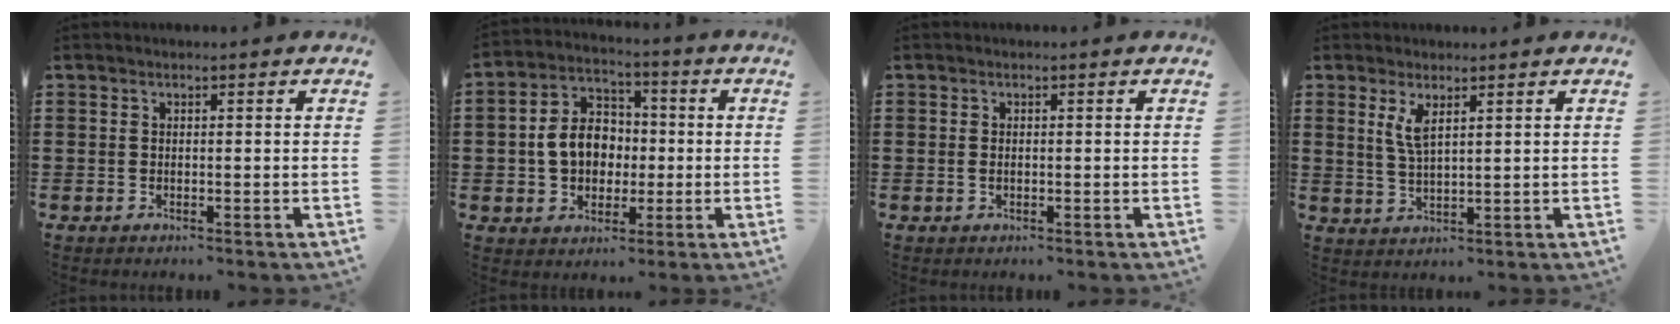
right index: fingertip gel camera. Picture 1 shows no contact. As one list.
[{"total": 8.0, "force": [-0.7, 6.4, 4.7], "torque": [-0.108, 0.012, -0.017]}, {"total": 0.7, "force": [0.0, 0.1, 0.7], "torque": [-0.017, -0.004, 0.000]}, {"total": 3.4, "force": [1.8, 1.0, 2.8], "torque": [-0.060, 0.003, 0.031]}]